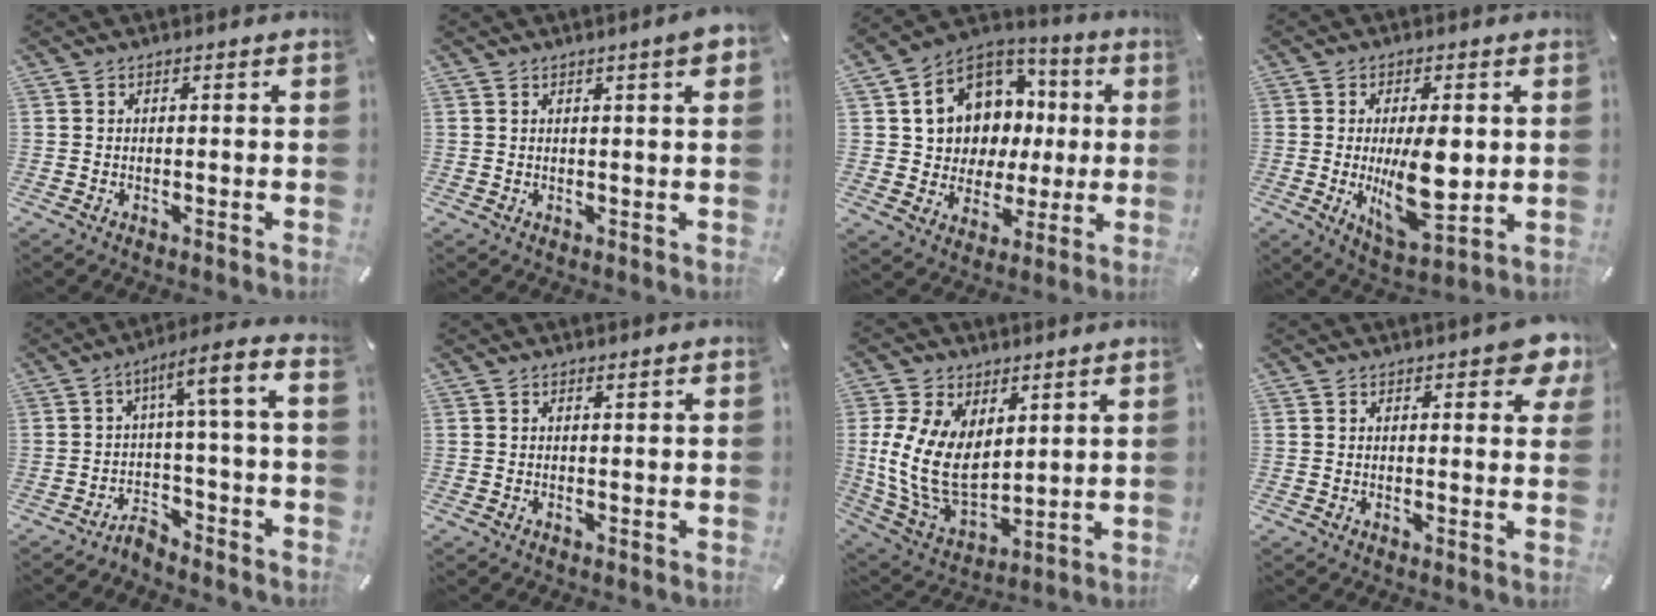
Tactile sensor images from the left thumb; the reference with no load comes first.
{"total": 4.0, "force": [1.6, 0.6, 3.6], "torque": [-0.061, -0.001, 0.026]}
{"total": 11.9, "force": [2.8, 10.9, 3.7], "torque": [-0.070, -0.028, 0.068]}
{"total": 13.4, "force": [0.2, 5.7, 12.1], "torque": [-0.205, -0.031, 0.001]}
{"total": 7.0, "force": [-2.9, 0.6, 6.3], "torque": [-0.115, 0.009, -0.060]}
{"total": 0.6, "force": [0.4, 0.0, 0.4], "torque": [-0.008, -0.001, 0.007]}
{"total": 14.4, "force": [2.5, 10.0, 10.1], "torque": [-0.232, -0.022, 0.051]}
{"total": 5.5, "force": [3.5, 2.1, 3.6], "torque": [-0.040, -0.020, 0.057]}